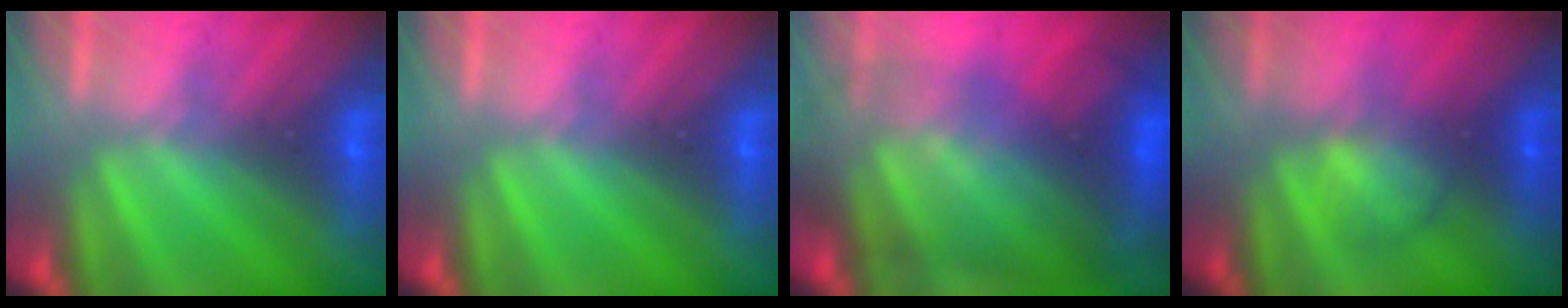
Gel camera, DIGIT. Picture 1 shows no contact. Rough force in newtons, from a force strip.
{"total": 0.0}
{"total": 9.6}
{"total": 1.9}